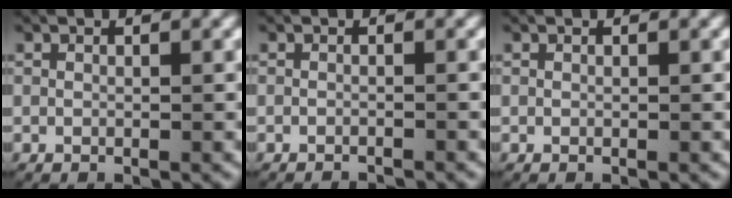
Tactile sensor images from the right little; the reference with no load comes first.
{"total": 1.6, "force": [-1.5, 0.1, 0.1], "torque": [-0.005, -0.007, -0.021]}
{"total": 0.0}